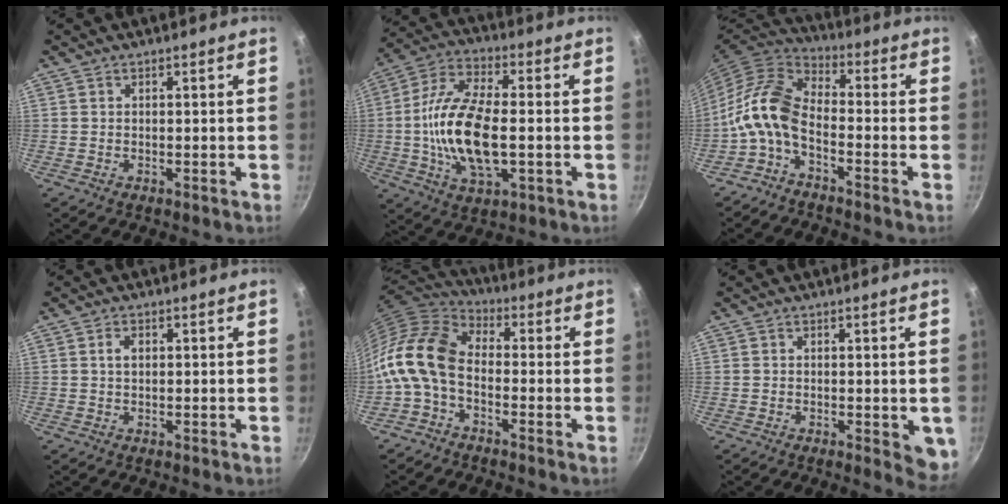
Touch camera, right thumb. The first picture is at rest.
{"total": 17.5, "force": [-1.5, 7.9, 15.5], "torque": [-0.300, 0.016, -0.039]}
{"total": 10.5, "force": [-3.7, 5.7, 7.9], "torque": [-0.163, 0.047, -0.091]}
{"total": 2.1, "force": [0.5, 1.4, 1.5], "torque": [-0.021, 0.003, 0.009]}
{"total": 13.6, "force": [-3.0, 8.5, 10.2], "torque": [-0.193, 0.041, -0.083]}
{"total": 4.8, "force": [-0.7, 2.3, 4.1], "torque": [-0.037, -0.005, -0.008]}